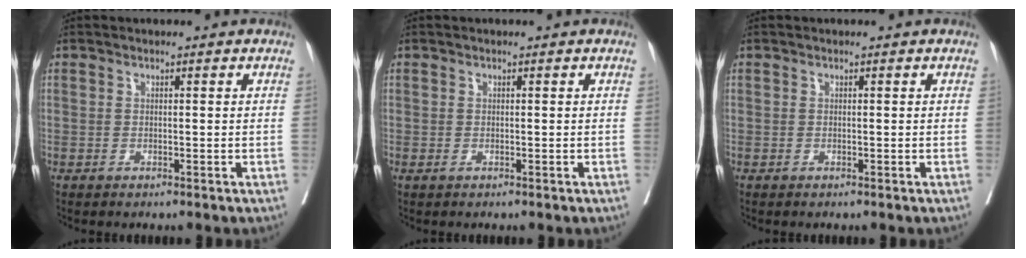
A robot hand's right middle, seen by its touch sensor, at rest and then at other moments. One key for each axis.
{"total": 0.0}
{"total": 0.0}